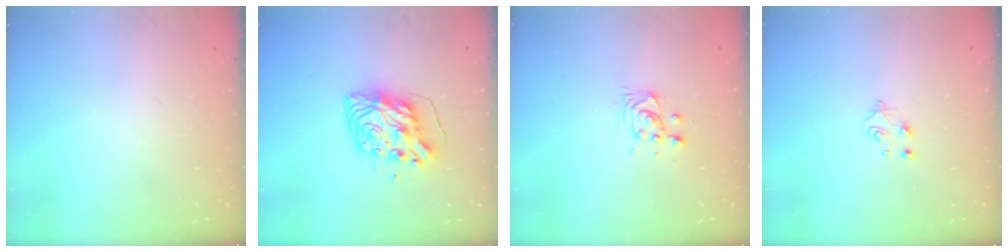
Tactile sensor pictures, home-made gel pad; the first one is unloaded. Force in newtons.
{"total": 11.0, "press": 10.9, "slide": 1.6}
{"total": 3.9, "press": 3.8, "slide": 0.6}
{"total": 4.9, "press": 4.9, "slide": 0.5}